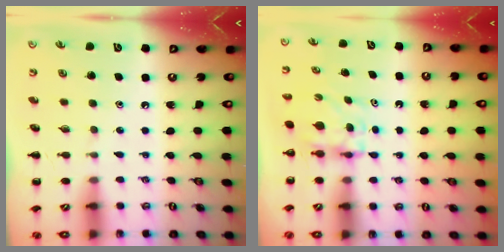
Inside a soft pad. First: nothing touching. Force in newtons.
{"total": 6.3, "press": 6.3, "slide": 0.7}